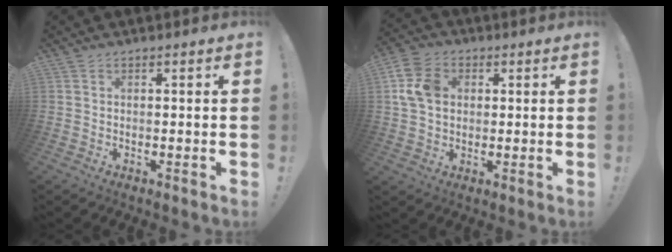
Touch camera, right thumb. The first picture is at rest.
{"total": 11.0, "force": [2.0, 8.5, 6.8], "torque": [-0.139, 0.011, 0.044]}